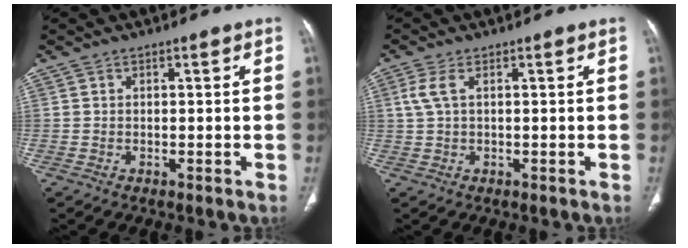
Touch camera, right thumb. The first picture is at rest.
{"total": 2.9, "force": [0.8, 1.1, 2.5], "torque": [-0.078, 0.012, 0.019]}